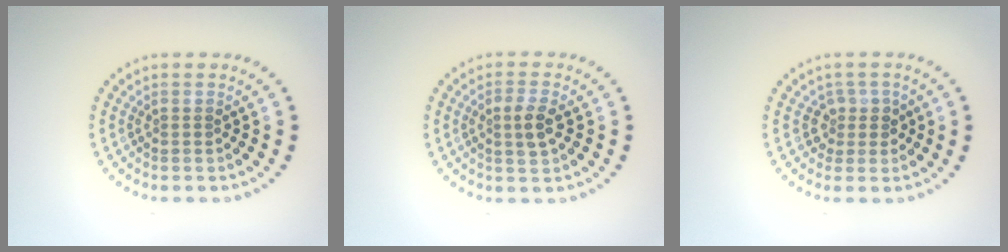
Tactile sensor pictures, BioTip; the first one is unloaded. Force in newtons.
{"total": 2.3, "press": 2.2, "slide": 0.5}
{"total": 1.9, "press": 1.5, "slide": 1.2}